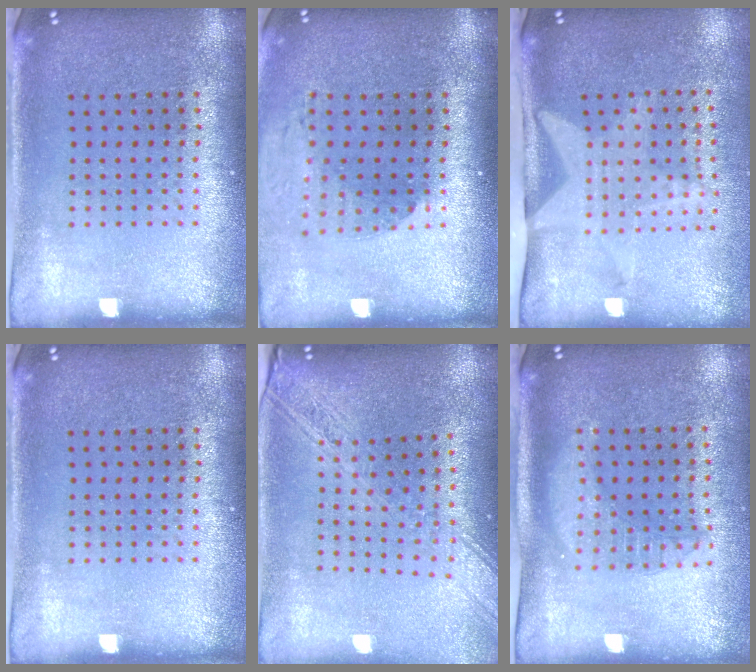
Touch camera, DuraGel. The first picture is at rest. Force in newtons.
{"total": 1.5, "press": 1.4, "slide": 0.6}
{"total": 2.0, "press": 1.5, "slide": 1.3}
{"total": 0.0}
{"total": 2.3, "press": 1.9, "slide": 1.3}
{"total": 1.7, "press": 1.5, "slide": 0.9}